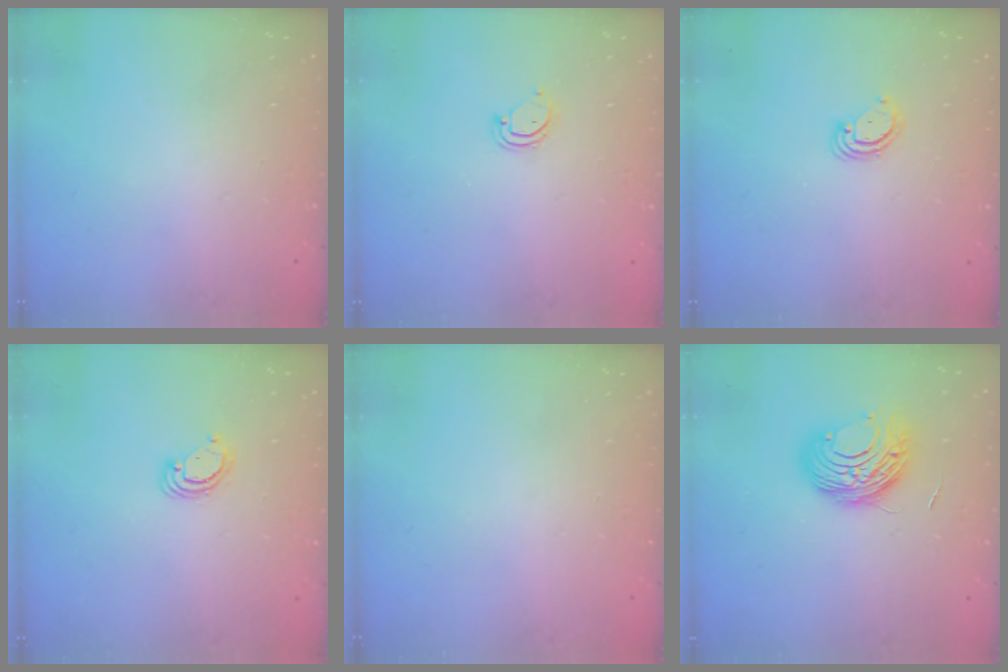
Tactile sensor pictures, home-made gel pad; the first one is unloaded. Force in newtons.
{"total": 3.6, "press": 3.6, "slide": 0.2}
{"total": 3.6, "press": 3.6, "slide": 0.2}
{"total": 3.8, "press": 3.8, "slide": 0.1}
{"total": 0.0}
{"total": 10.4, "press": 10.3, "slide": 1.0}